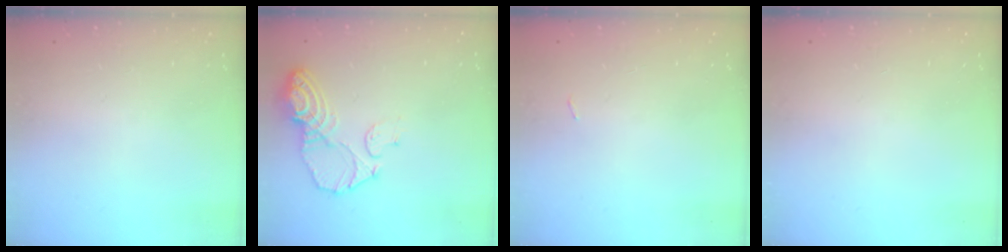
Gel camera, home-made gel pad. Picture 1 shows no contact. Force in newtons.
{"total": 10.5, "press": 10.4, "slide": 0.9}
{"total": 2.8, "press": 2.4, "slide": 1.4}
{"total": 7.3, "press": 1.3, "slide": 7.2}